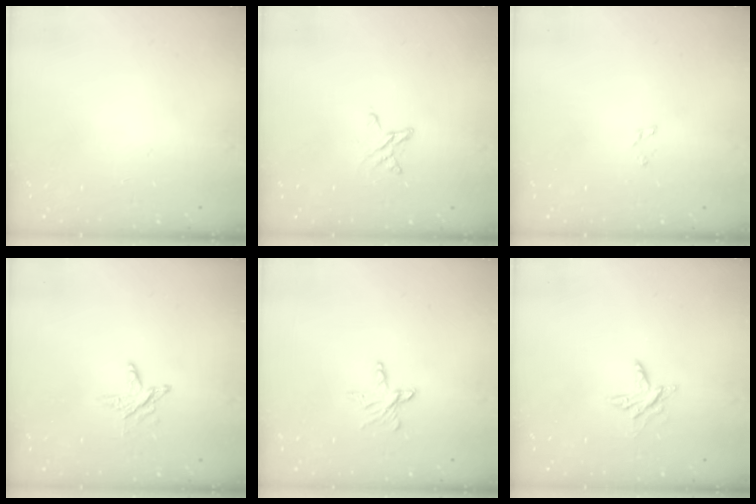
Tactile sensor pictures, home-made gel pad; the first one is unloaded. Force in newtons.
{"total": 2.9, "press": 2.9, "slide": 0.3}
{"total": 1.5, "press": 1.5, "slide": 0.2}
{"total": 4.5, "press": 4.5, "slide": 0.4}
{"total": 5.9, "press": 5.8, "slide": 0.5}
{"total": 5.9, "press": 5.9, "slide": 0.5}